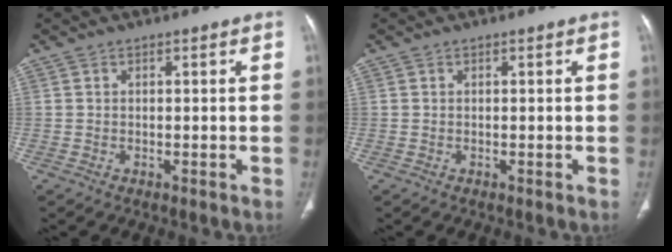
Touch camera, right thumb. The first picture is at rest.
{"total": 0.0}